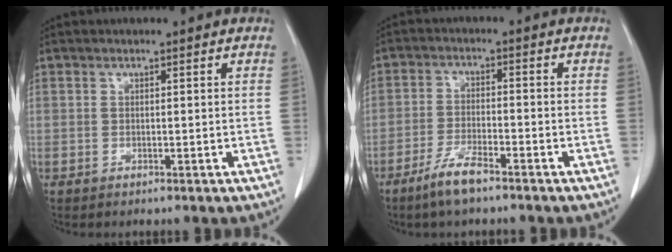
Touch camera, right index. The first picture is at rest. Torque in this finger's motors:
{"motor_torque": [0.03, -0.13, 0.21, 0.09]}